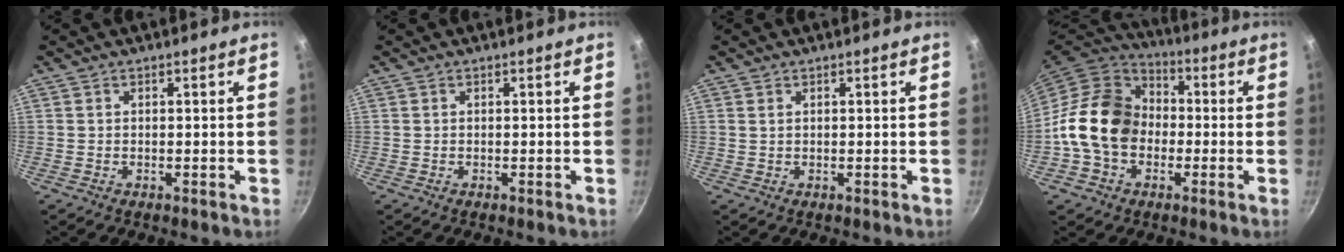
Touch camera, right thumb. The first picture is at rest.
{"total": 0.0}
{"total": 0.6, "force": [0.4, 0.3, 0.4], "torque": [-0.008, -0.002, 0.008]}
{"total": 16.5, "force": [-1.7, 13.0, 10.0], "torque": [-0.144, 0.037, -0.044]}